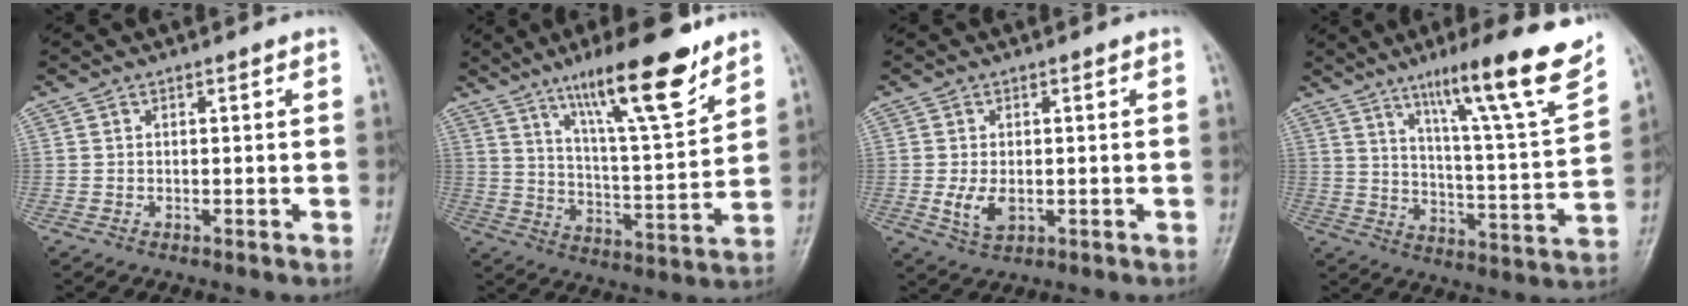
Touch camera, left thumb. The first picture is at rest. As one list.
[{"total": 17.9, "force": [11.8, 3.6, 13.0], "torque": [-0.187, -0.064, 0.198]}, {"total": 4.3, "force": [-0.6, 2.6, 3.4], "torque": [-0.065, -0.009, -0.006]}, {"total": 19.4, "force": [12.8, 1.4, 14.5], "torque": [-0.196, -0.064, 0.197]}]